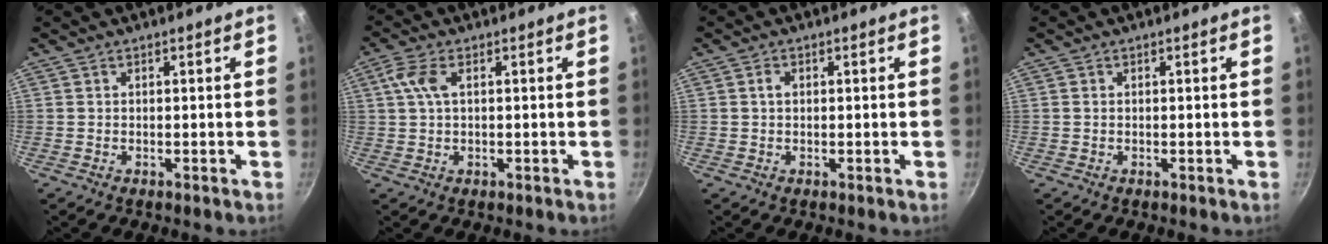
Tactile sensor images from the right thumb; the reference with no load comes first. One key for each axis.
{"total": 4.6, "fx": 1.0, "fy": 2.2, "fz": 3.9, "tx": -0.087, "ty": 0.013, "tz": 0.018}
{"total": 1.3, "fx": 0.2, "fy": 0.9, "fz": 0.9, "tx": -0.016, "ty": 0.005, "tz": 0.002}
{"total": 0.0}